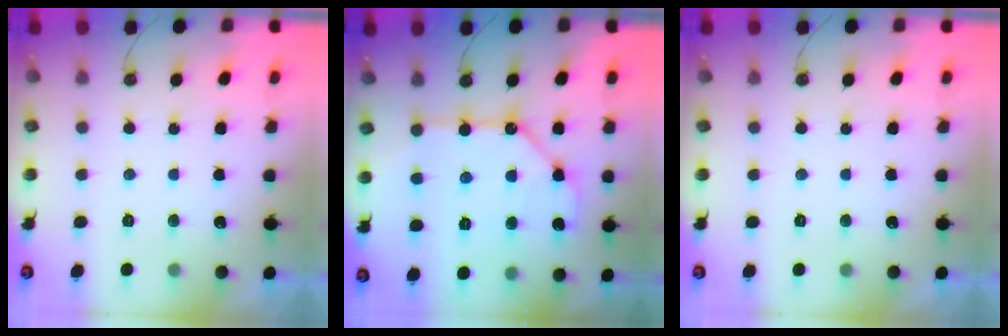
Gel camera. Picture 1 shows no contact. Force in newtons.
{"total": 12.1, "press": 12.1, "slide": 0.4}
{"total": 0.0}